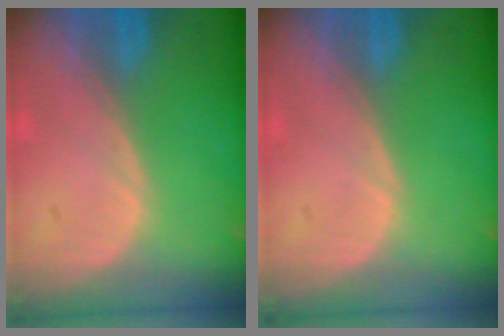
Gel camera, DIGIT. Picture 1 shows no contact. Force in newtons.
{"total": 0.0}